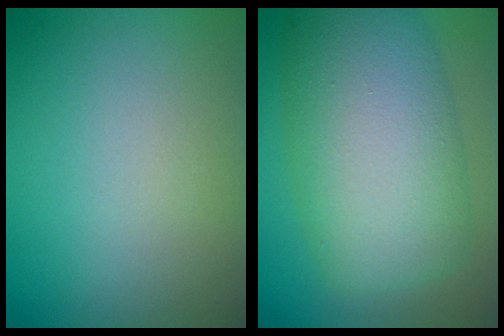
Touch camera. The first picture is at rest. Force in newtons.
{"total": 11.0, "press": 11.0, "slide": 0.3}